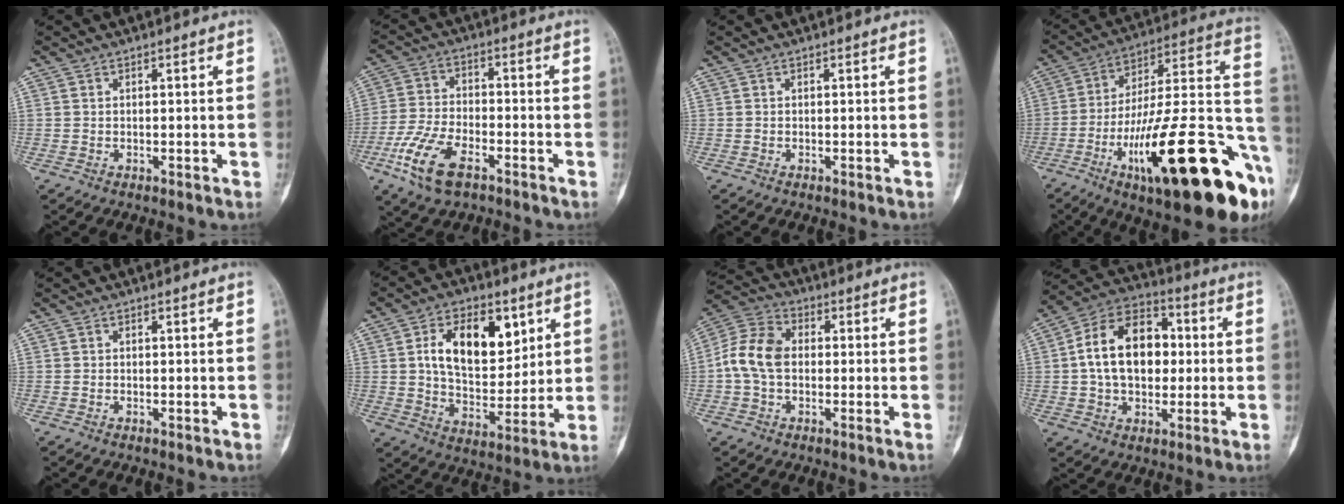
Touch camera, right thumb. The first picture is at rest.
{"total": 11.8, "force": [-6.2, 5.7, 8.2], "torque": [-0.170, 0.017, -0.120]}
{"total": 0.0}
{"total": 33.6, "force": [-13.6, 8.8, 29.4], "torque": [-0.377, 0.048, -0.206]}
{"total": 0.0}
{"total": 15.8, "force": [5.2, 9.4, 11.6], "torque": [-0.149, -0.018, 0.096]}
{"total": 9.9, "force": [-0.5, 6.9, 7.2], "torque": [-0.137, 0.027, -0.022]}
{"total": 17.1, "force": [1.0, 11.6, 12.5], "torque": [-0.178, 0.028, 0.010]}